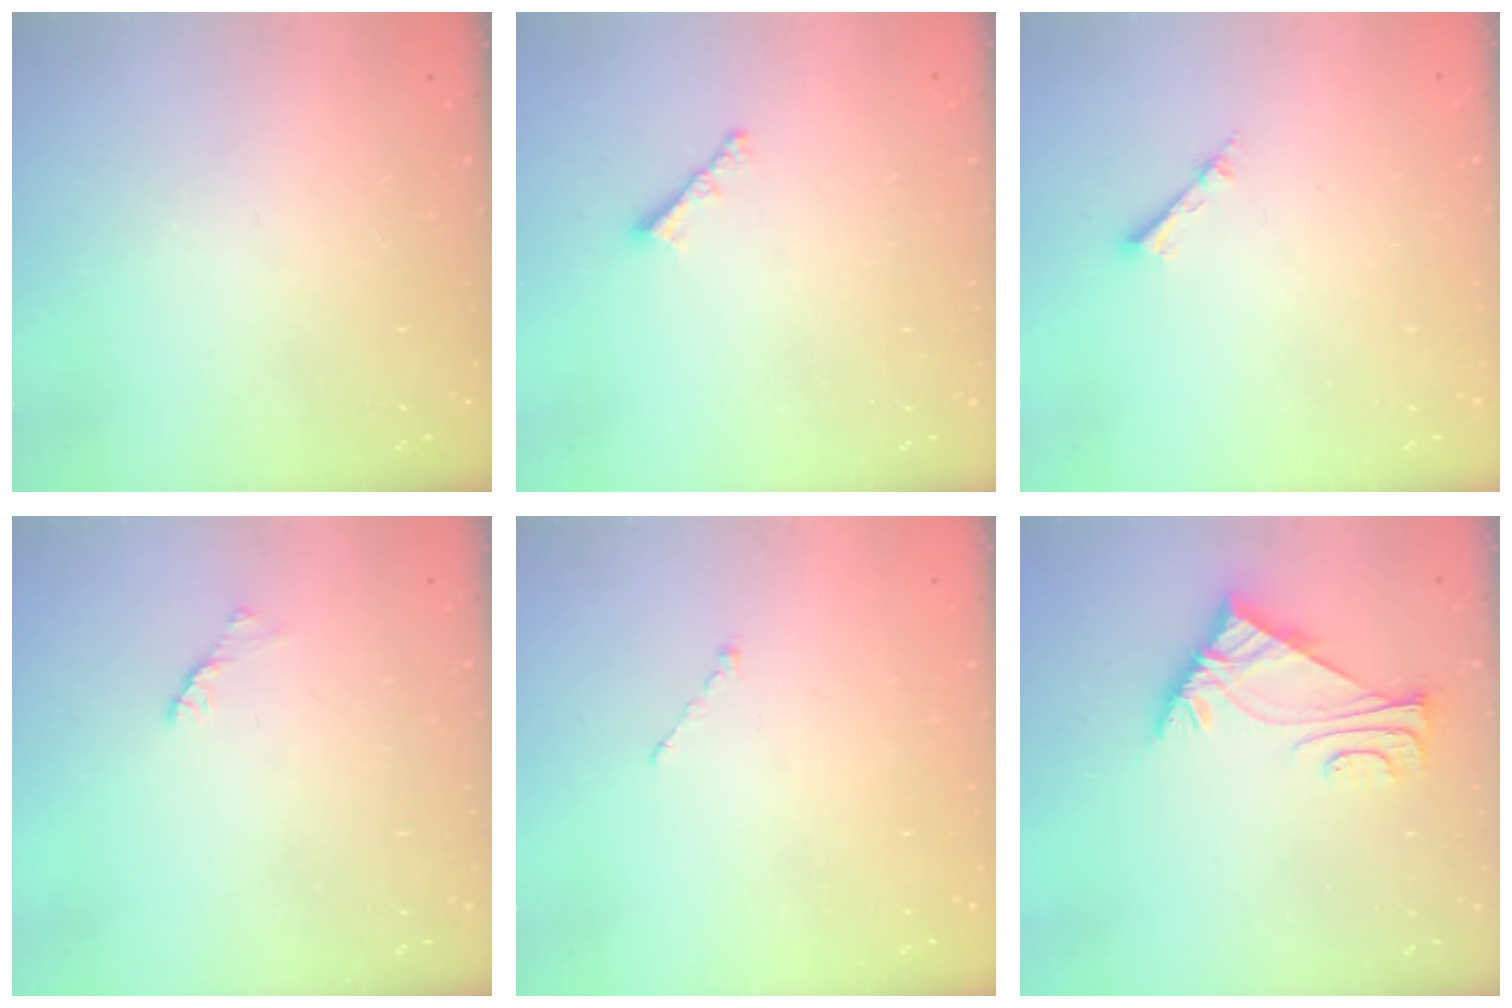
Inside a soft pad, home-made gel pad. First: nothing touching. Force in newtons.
{"total": 2.2, "press": 2.2, "slide": 0.5}
{"total": 2.1, "press": 2.1, "slide": 0.3}
{"total": 1.7, "press": 1.6, "slide": 0.4}
{"total": 1.0, "press": 0.9, "slide": 0.3}
{"total": 5.7, "press": 5.6, "slide": 0.9}